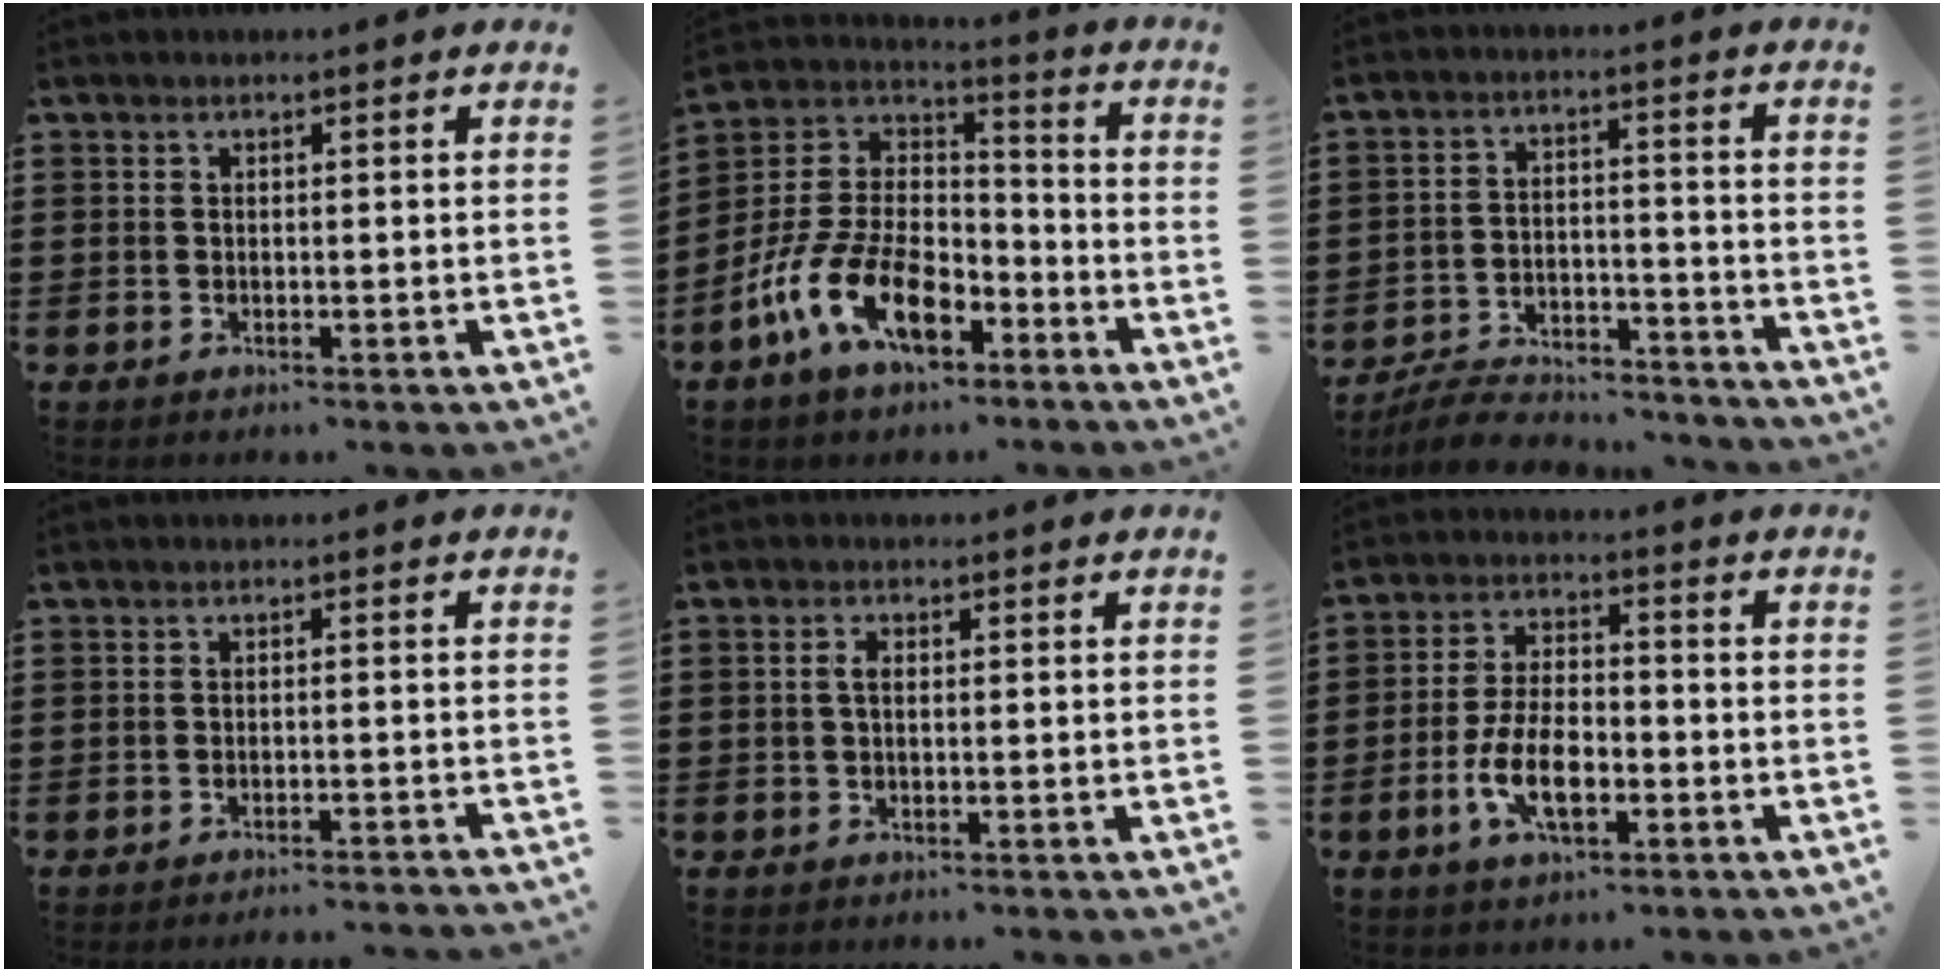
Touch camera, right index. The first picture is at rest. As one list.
[{"total": 13.1, "force": [-7.0, 6.7, 8.8], "torque": [-0.211, 0.010, -0.139]}, {"total": 6.8, "force": [-6.5, 1.3, 1.4], "torque": [-0.031, 0.017, -0.128]}, {"total": 1.9, "force": [-1.8, -0.4, 0.4], "torque": [-0.008, 0.003, -0.037]}, {"total": 1.6, "force": [0.1, 0.8, 1.4], "torque": [-0.036, 0.001, -0.003]}, {"total": 8.5, "force": [-3.1, 3.9, 7.0], "torque": [-0.155, -0.006, -0.061]}]